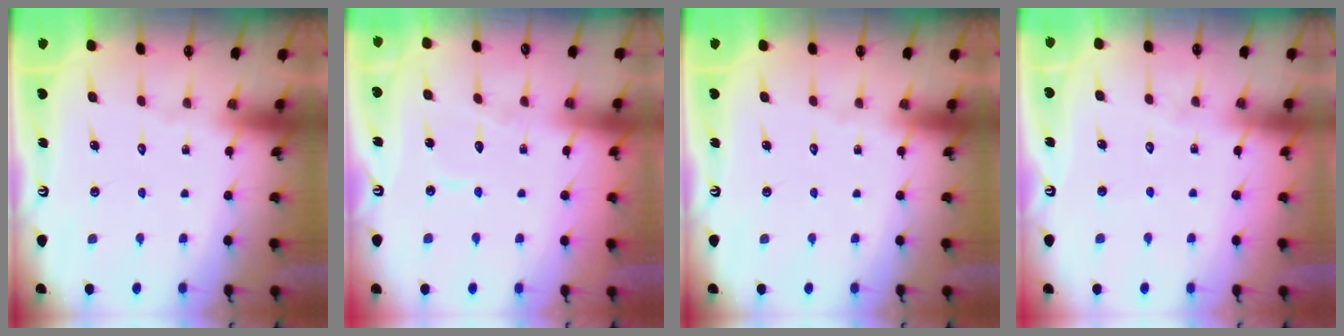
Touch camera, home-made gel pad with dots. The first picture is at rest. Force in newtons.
{"total": 5.4, "press": 5.4, "slide": 0.4}
{"total": 0.0}
{"total": 3.0, "press": 3.0, "slide": 0.3}